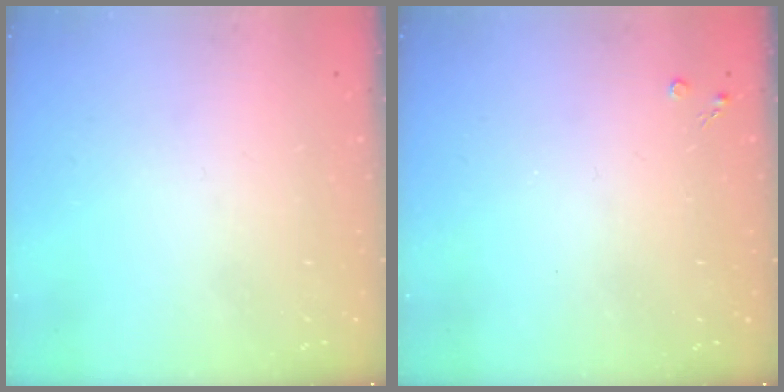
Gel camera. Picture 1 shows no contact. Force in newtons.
{"total": 2.1, "press": 2.1, "slide": 0.4}